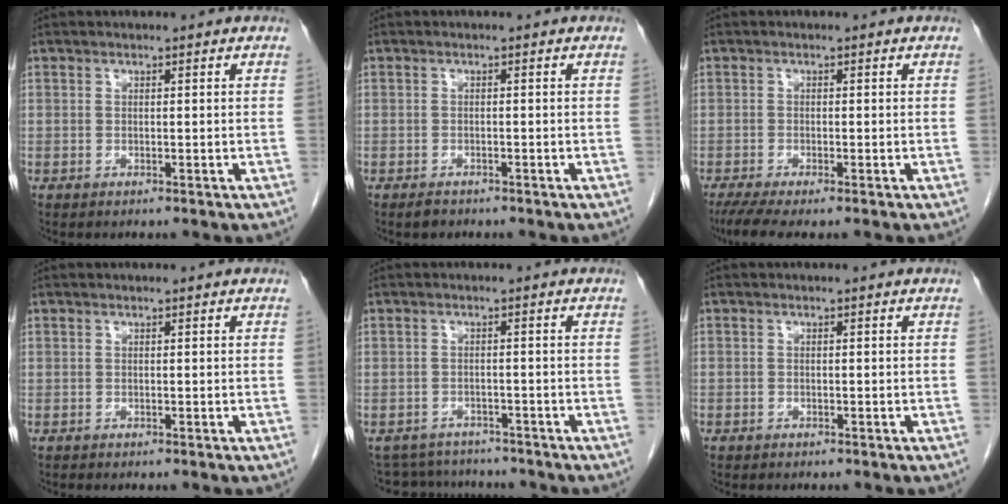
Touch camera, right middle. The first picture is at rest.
{"total": 1.3, "force": [-1.1, 0.7, 0.4], "torque": [-0.012, 0.000, -0.015]}
{"total": 4.3, "force": [-3.1, 0.4, 2.9], "torque": [-0.052, -0.011, -0.055]}
{"total": 0.0}
{"total": 7.3, "force": [-6.9, 2.2, 0.6], "torque": [-0.008, 0.010, -0.093]}
{"total": 0.8, "force": [-0.6, 0.5, 0.1], "torque": [-0.003, 0.002, -0.009]}